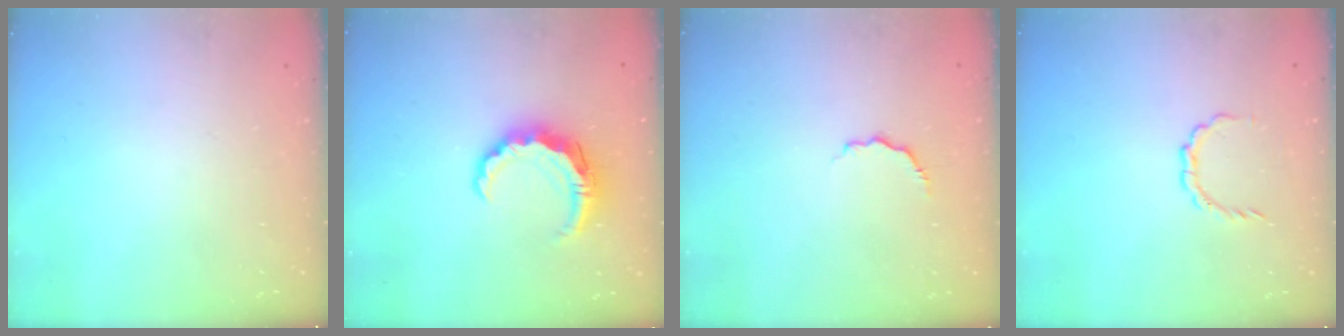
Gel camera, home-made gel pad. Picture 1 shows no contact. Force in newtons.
{"total": 8.1, "press": 8.0, "slide": 1.1}
{"total": 3.6, "press": 3.5, "slide": 0.7}
{"total": 3.6, "press": 3.6, "slide": 0.3}